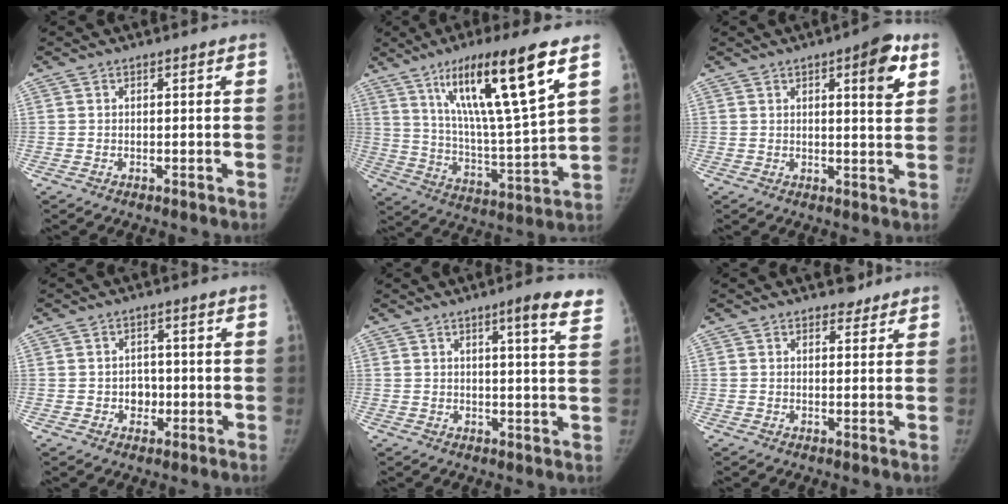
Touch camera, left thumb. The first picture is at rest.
{"total": 20.7, "force": [10.8, 2.4, 17.5], "torque": [-0.283, -0.049, 0.189]}
{"total": 7.3, "force": [3.3, 1.9, 6.2], "torque": [-0.070, -0.013, 0.039]}
{"total": 3.1, "force": [-0.6, 2.6, 1.4], "torque": [0.001, 0.007, -0.008]}
{"total": 8.1, "force": [5.5, 0.6, 5.9], "torque": [-0.062, -0.022, 0.058]}
{"total": 2.2, "force": [1.9, 1.0, 0.4], "torque": [0.006, -0.013, 0.024]}